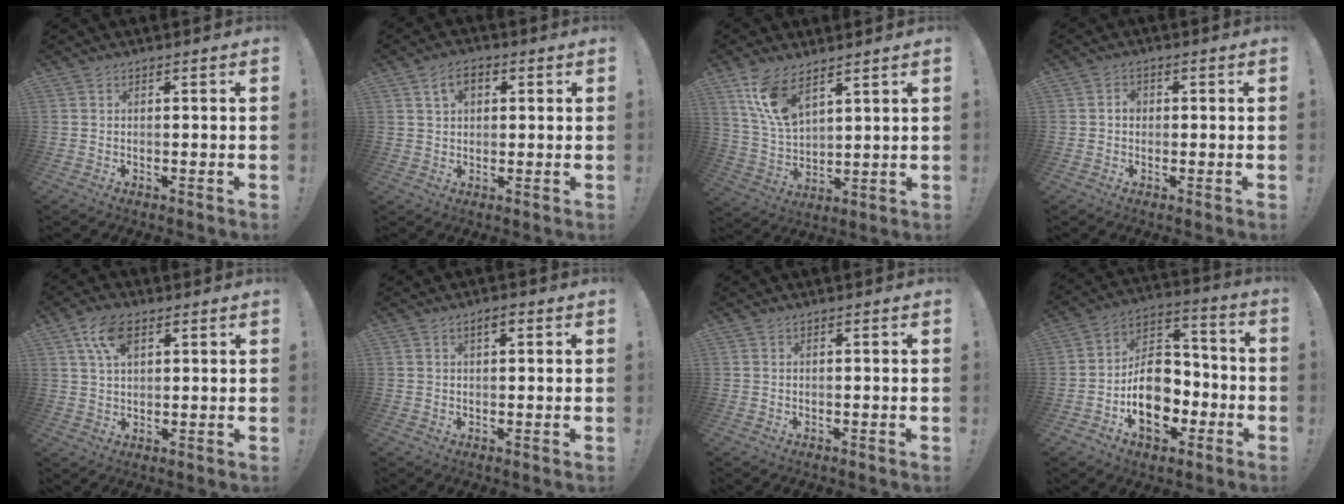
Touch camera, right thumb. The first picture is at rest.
{"total": 5.8, "force": [2.1, 3.7, 3.9], "torque": [-0.064, 0.004, 0.039]}
{"total": 12.1, "force": [7.9, 5.5, 7.3], "torque": [-0.147, -0.036, 0.149]}
{"total": 2.5, "force": [-0.3, 2.0, 1.4], "torque": [-0.019, 0.005, -0.008]}
{"total": 8.7, "force": [4.3, 4.6, 6.1], "torque": [-0.108, -0.003, 0.080]}
{"total": 2.1, "force": [1.0, 0.8, 1.6], "torque": [-0.024, -0.002, 0.015]}
{"total": 0.0}
{"total": 16.1, "force": [-5.5, 11.6, 9.8], "torque": [-0.141, 0.036, -0.085]}